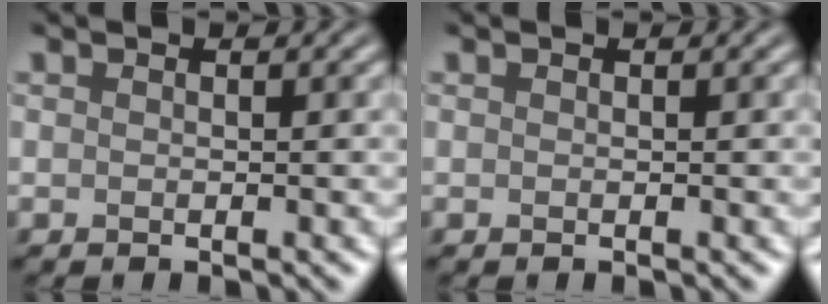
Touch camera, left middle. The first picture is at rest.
{"total": 0.0}